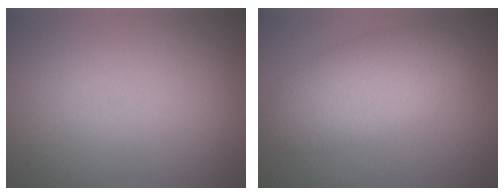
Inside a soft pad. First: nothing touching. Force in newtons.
{"total": 5.5, "press": 5.5, "slide": 0.2}